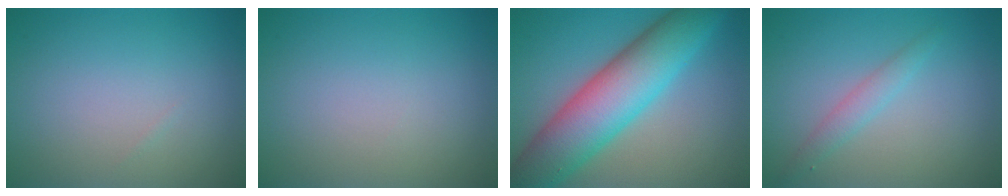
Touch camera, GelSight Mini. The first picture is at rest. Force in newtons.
{"total": 0.0}
{"total": 10.5, "press": 10.5, "slide": 0.0}
{"total": 1.7, "press": 1.7, "slide": 0.0}